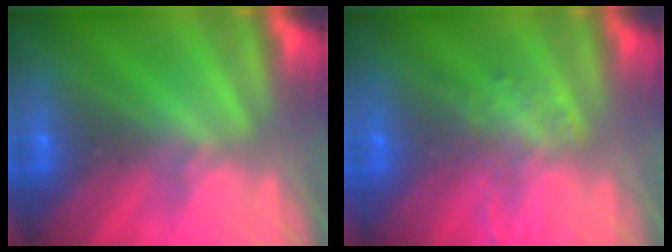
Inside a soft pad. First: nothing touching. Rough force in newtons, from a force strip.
{"total": 1.4}